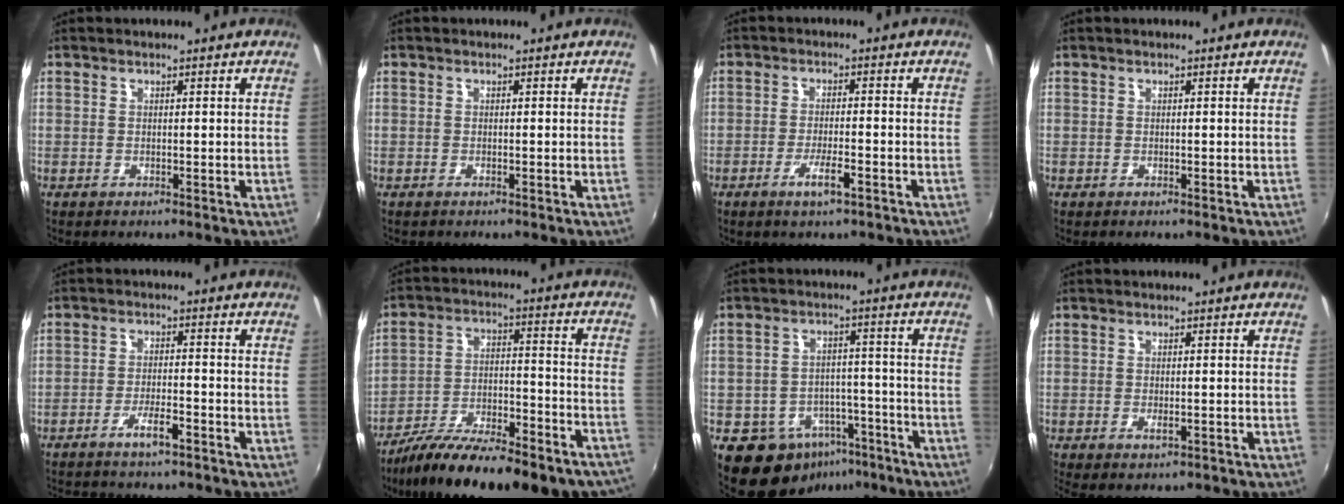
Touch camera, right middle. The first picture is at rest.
{"total": 0.0}
{"total": 4.3, "force": [-2.6, 0.8, 3.2], "torque": [-0.069, -0.005, -0.045]}
{"total": 0.0}
{"total": 4.4, "force": [-3.7, 0.7, 2.3], "torque": [-0.061, 0.005, -0.065]}
{"total": 27.7, "force": [-21.8, 7.9, 15.2], "torque": [-0.243, -0.036, -0.303]}
{"total": 11.9, "force": [-7.4, 8.2, 4.3], "torque": [-0.091, 0.020, -0.083]}
{"total": 2.0, "force": [-1.0, 0.9, 1.5], "torque": [-0.028, -0.004, -0.014]}